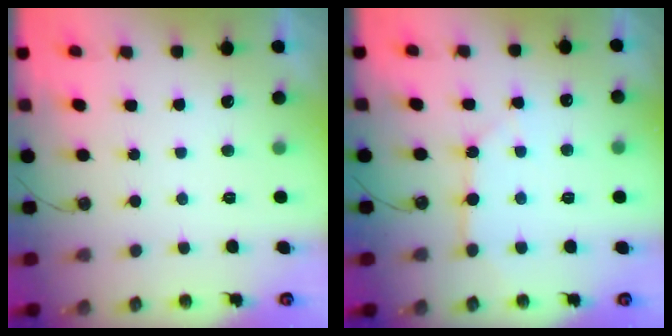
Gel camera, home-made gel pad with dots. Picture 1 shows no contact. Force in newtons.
{"total": 4.0, "press": 3.9, "slide": 0.5}